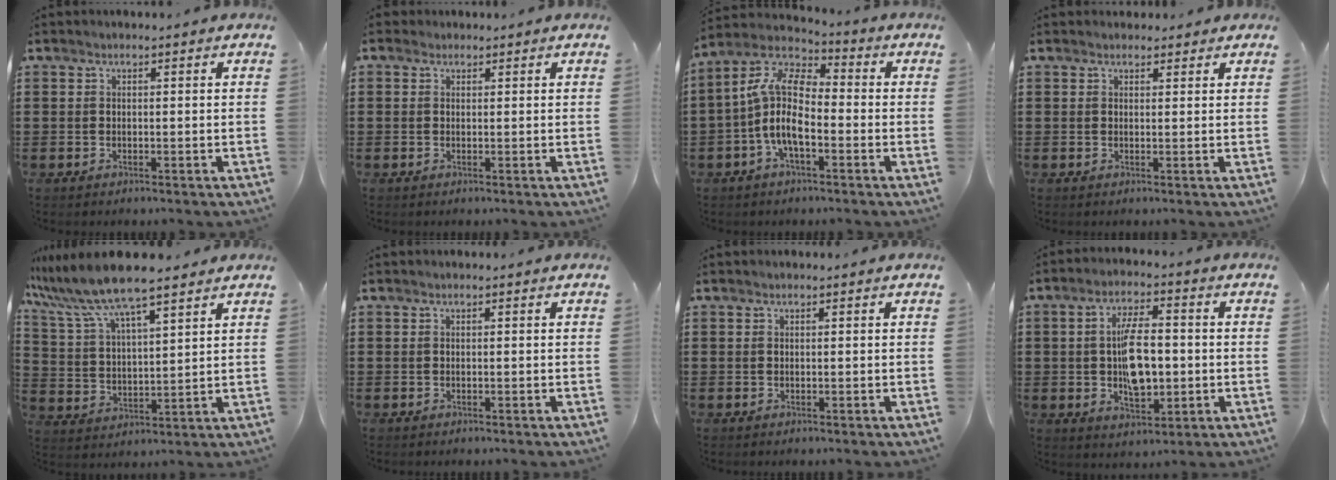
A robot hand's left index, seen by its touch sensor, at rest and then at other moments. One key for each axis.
{"total": 0.8, "fx": 0.5, "fy": 0.6, "fz": 0.2, "tx": -0.007, "ty": 0.005, "tz": 0.009}
{"total": 10.1, "fx": -2.9, "fy": 4.3, "fz": 8.7, "tx": -0.217, "ty": -0.017, "tz": -0.070}
{"total": 1.5, "fx": 1.2, "fy": 0.8, "fz": 0.2, "tx": 0.001, "ty": 0.003, "tz": 0.022}
{"total": 9.0, "fx": 7.8, "fy": 0.8, "fz": 4.6, "tx": -0.118, "ty": -0.031, "tz": 0.135}
{"total": 0.0}
{"total": 0.0}
{"total": 8.6, "fx": -0.2, "fy": 4.0, "fz": 7.6, "tx": -0.136, "ty": 0.003, "tz": -0.009}